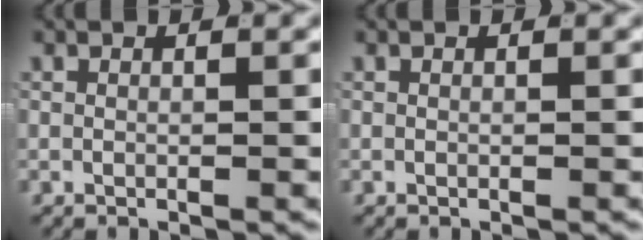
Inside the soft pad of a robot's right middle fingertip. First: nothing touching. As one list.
[{"total": 0.0}]